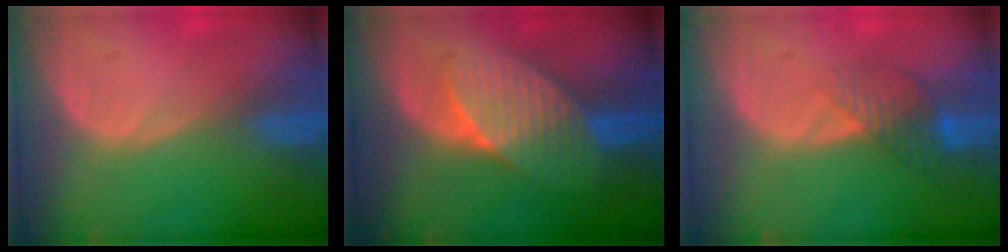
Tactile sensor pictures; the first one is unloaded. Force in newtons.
{"total": 7.3, "press": 7.3, "slide": 1.0}
{"total": 4.4, "press": 3.7, "slide": 2.3}